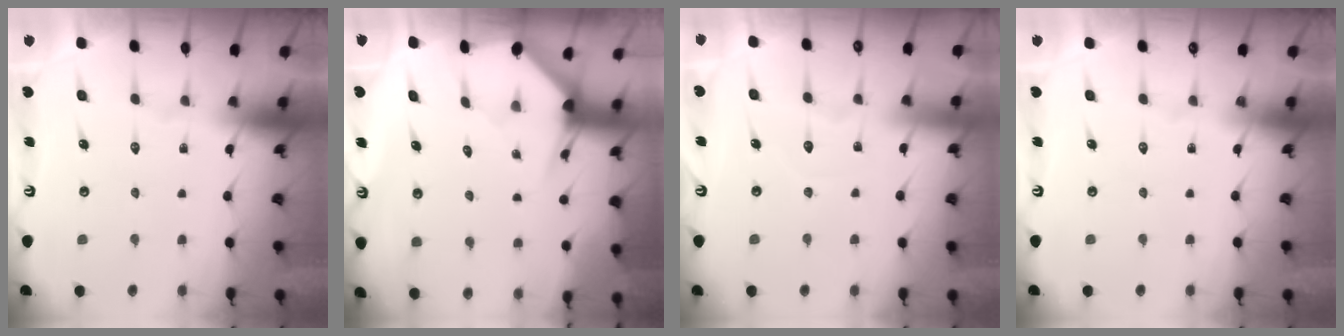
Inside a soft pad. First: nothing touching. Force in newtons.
{"total": 2.9, "press": 2.9, "slide": 0.2}
{"total": 4.8, "press": 4.8, "slide": 0.5}
{"total": 0.0}